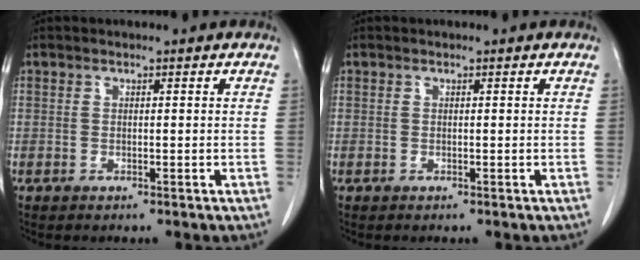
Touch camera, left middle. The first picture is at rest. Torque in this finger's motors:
{"motor_torque": [-0.10, 0.01, 0.03, 0.00]}